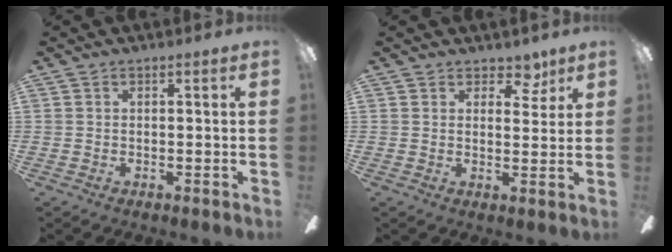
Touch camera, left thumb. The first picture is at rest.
{"total": 5.0, "force": [3.7, 2.8, 1.8], "torque": [-0.013, -0.016, 0.064]}